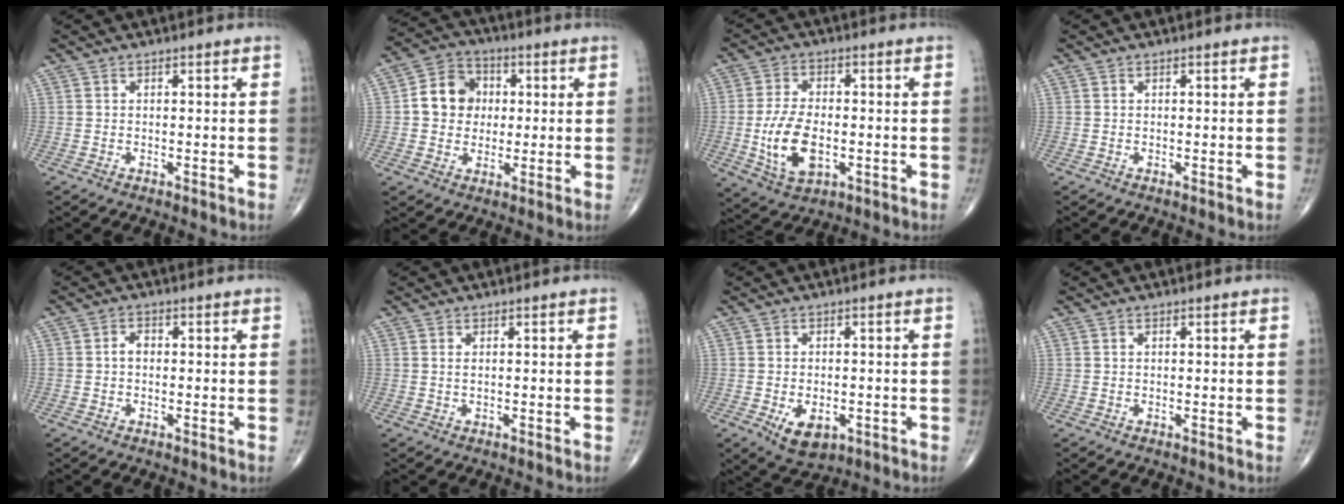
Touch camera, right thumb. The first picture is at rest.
{"total": 9.4, "force": [0.8, 8.1, 4.8], "torque": [-0.053, 0.014, 0.003]}
{"total": 10.9, "force": [-2.0, 6.1, 8.8], "torque": [-0.163, 0.001, -0.028]}
{"total": 0.0}
{"total": 1.9, "force": [-0.1, 1.4, 1.4], "torque": [-0.018, 0.008, -0.005]}
{"total": 0.6, "force": [0.2, 0.2, 0.5], "torque": [-0.013, 0.001, 0.006]}
{"total": 6.3, "force": [-2.2, 3.9, 4.5], "torque": [-0.060, 0.001, -0.021]}
{"total": 0.0}